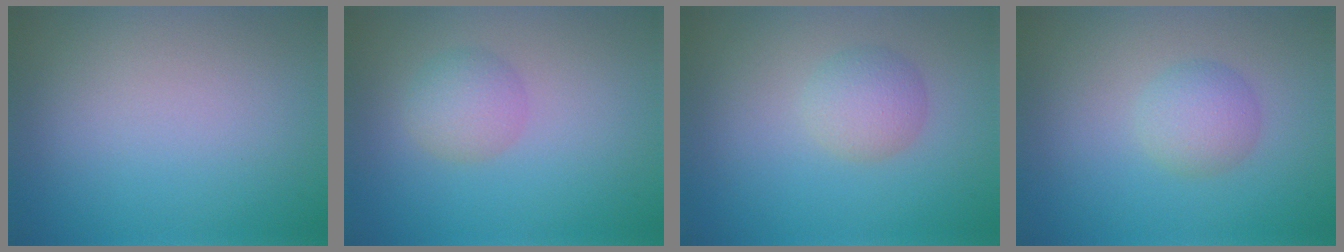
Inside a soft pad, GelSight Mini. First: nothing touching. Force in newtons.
{"total": 2.3, "press": 2.3, "slide": 0.0}
{"total": 2.5, "press": 2.4, "slide": 0.2}
{"total": 2.5, "press": 2.5, "slide": 0.0}